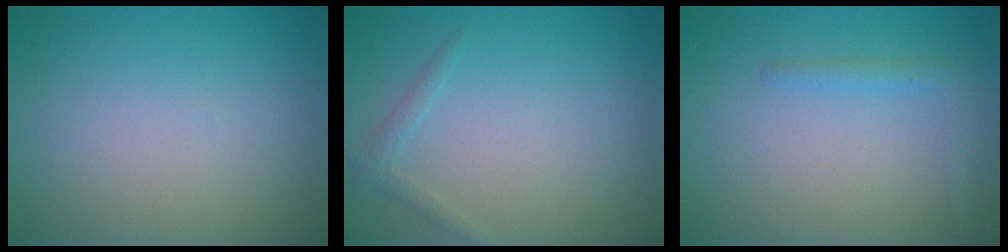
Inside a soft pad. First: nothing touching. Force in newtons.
{"total": 1.1, "press": 1.1, "slide": 0.1}
{"total": 1.4, "press": 1.4, "slide": 0.1}